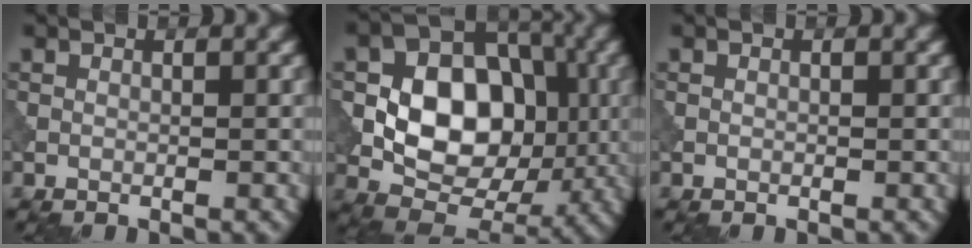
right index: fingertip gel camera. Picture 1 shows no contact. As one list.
[{"total": 10.4, "force": [-0.5, 7.5, 7.2], "torque": [-0.117, 0.008, -0.014]}, {"total": 0.0}]